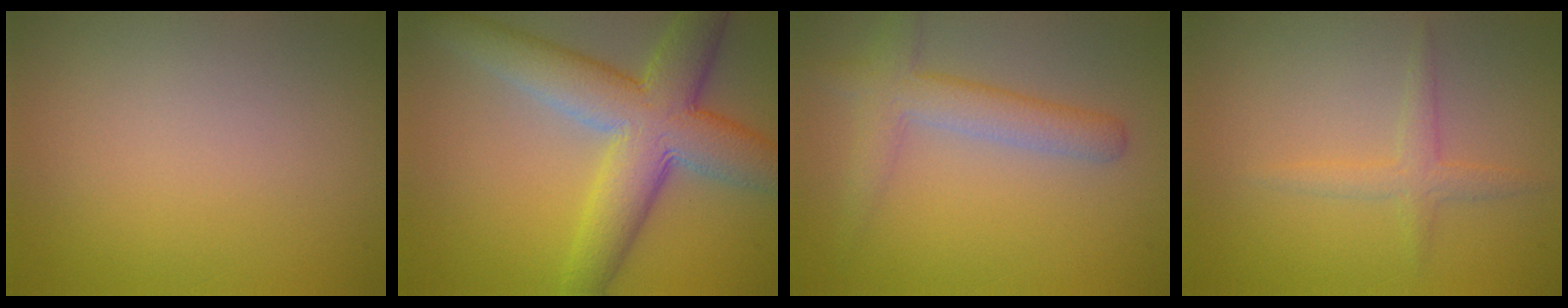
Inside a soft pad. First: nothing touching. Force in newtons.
{"total": 9.2, "press": 9.2, "slide": 0.8}
{"total": 3.4, "press": 3.4, "slide": 0.1}
{"total": 1.7, "press": 1.7, "slide": 0.1}